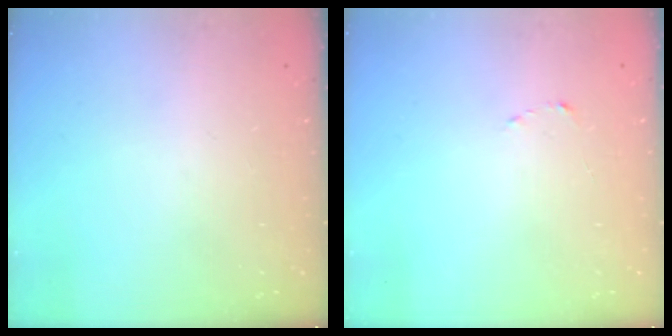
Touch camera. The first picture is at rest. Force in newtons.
{"total": 1.5, "press": 1.5, "slide": 0.2}